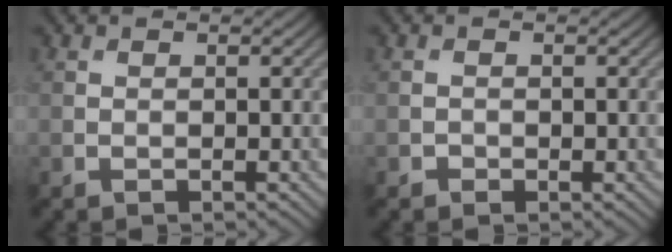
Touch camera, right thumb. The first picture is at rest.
{"total": 0.6, "force": [-0.4, 0.4, 0.0], "torque": [0.003, -0.004, -0.008]}